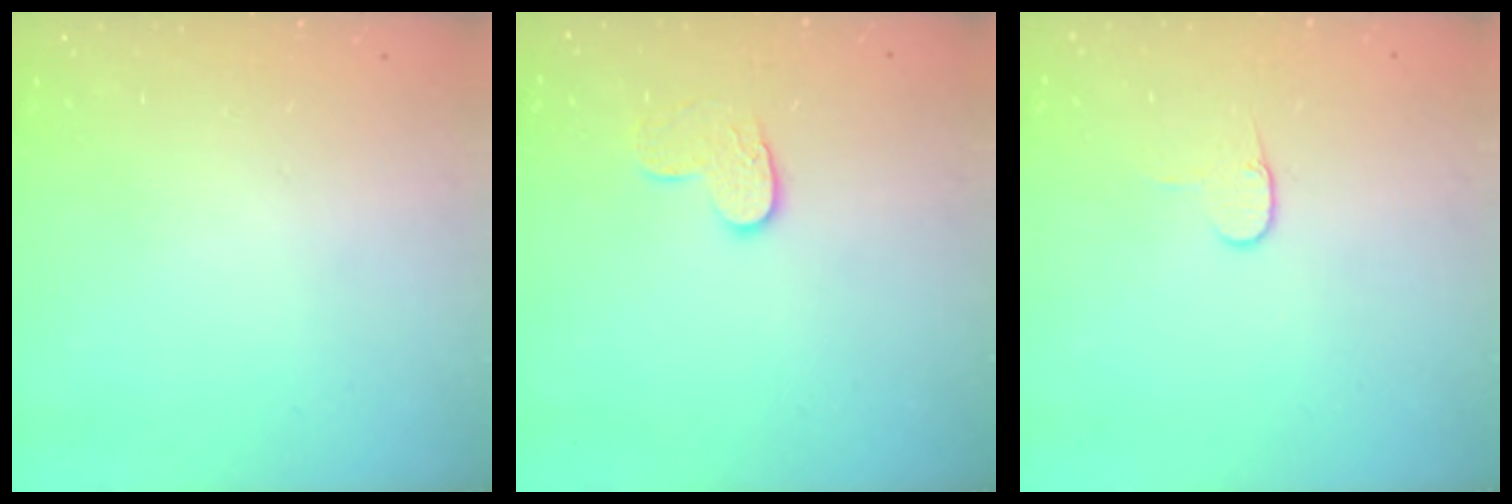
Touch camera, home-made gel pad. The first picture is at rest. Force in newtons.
{"total": 8.0, "press": 8.0, "slide": 0.4}
{"total": 4.3, "press": 4.3, "slide": 0.4}